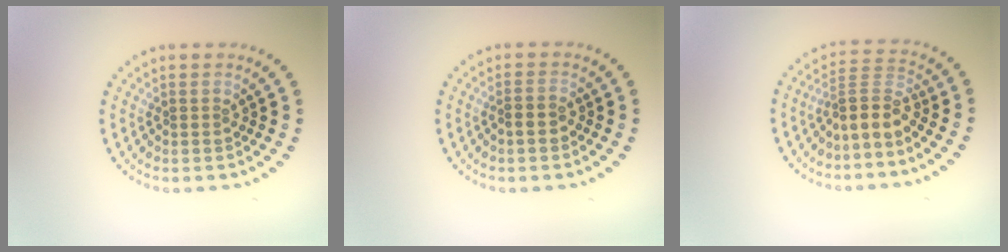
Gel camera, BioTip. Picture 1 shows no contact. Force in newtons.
{"total": 1.0, "press": 0.8, "slide": 0.5}
{"total": 3.0, "press": 2.1, "slide": 2.1}